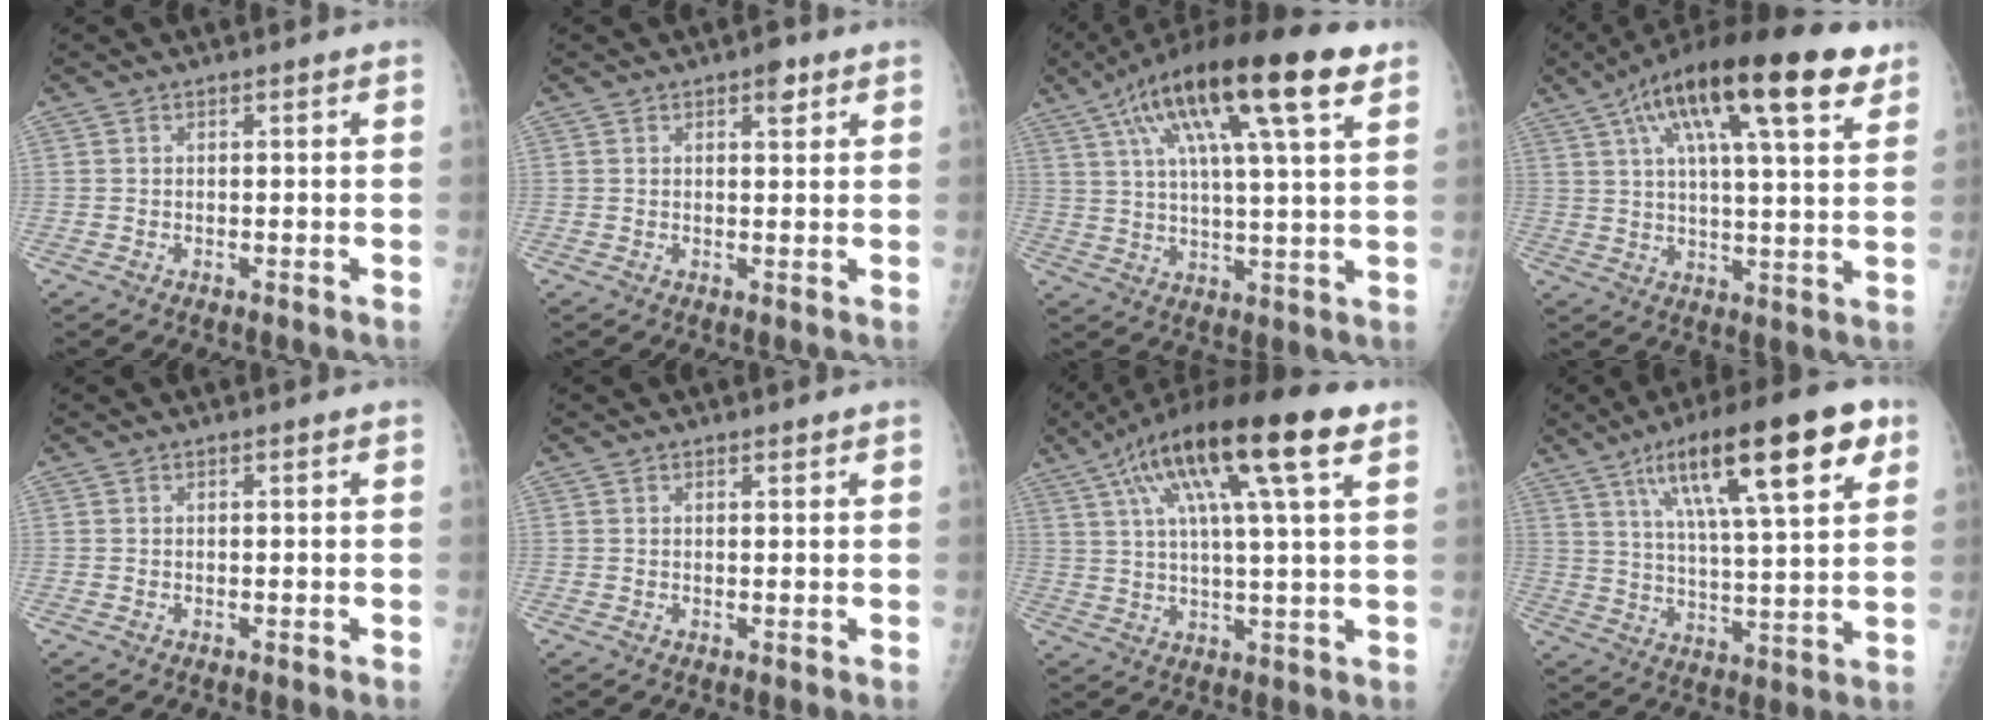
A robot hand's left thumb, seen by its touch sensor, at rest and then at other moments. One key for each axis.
{"total": 2.7, "fx": 1.6, "fy": 1.2, "fz": 1.8, "tx": -0.015, "ty": -0.006, "tz": 0.020}
{"total": 21.4, "fx": 10.5, "fy": 4.7, "fz": 18.1, "tx": -0.299, "ty": 0.004, "tz": 0.169}
{"total": 22.4, "fx": 11.5, "fy": 6.1, "fz": 18.2, "tx": -0.281, "ty": -0.002, "tz": 0.176}
{"total": 0.0}
{"total": 0.5, "fx": 0.5, "fy": 0.2, "fz": 0.1, "tx": -0.004, "ty": -0.004, "tz": 0.008}
{"total": 19.1, "fx": 8.9, "fy": 3.5, "fz": 16.5, "tx": -0.282, "ty": 0.009, "tz": 0.145}
{"total": 21.8, "fx": 10.8, "fy": 5.5, "fz": 18.1, "tx": -0.264, "ty": -0.013, "tz": 0.170}